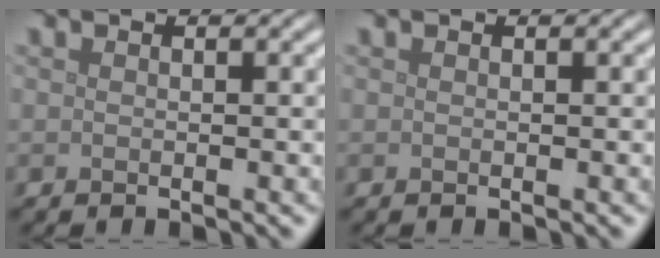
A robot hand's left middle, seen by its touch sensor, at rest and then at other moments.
{"total": 0.0}